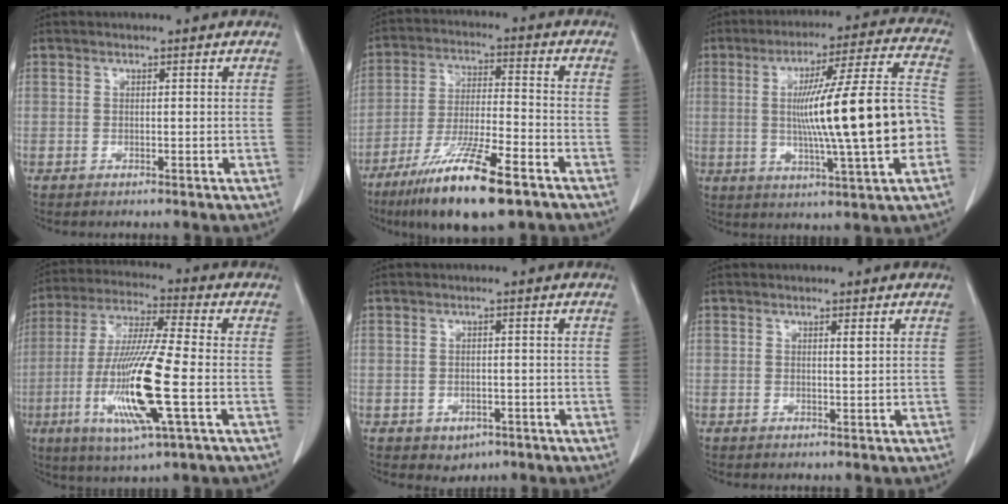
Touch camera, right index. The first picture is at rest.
{"total": 15.2, "force": [-9.6, 2.0, 11.6], "torque": [-0.222, -0.036, -0.171]}
{"total": 20.0, "force": [-1.7, 0.4, 20.0], "torque": [-0.312, 0.014, -0.028]}
{"total": 16.1, "force": [-4.0, 0.8, 15.6], "torque": [-0.320, -0.018, -0.075]}
{"total": 2.8, "force": [-1.4, 2.2, 1.1], "torque": [-0.011, 0.005, -0.008]}
{"total": 0.7, "force": [0.4, 0.0, 0.6], "torque": [-0.014, -0.003, 0.006]}